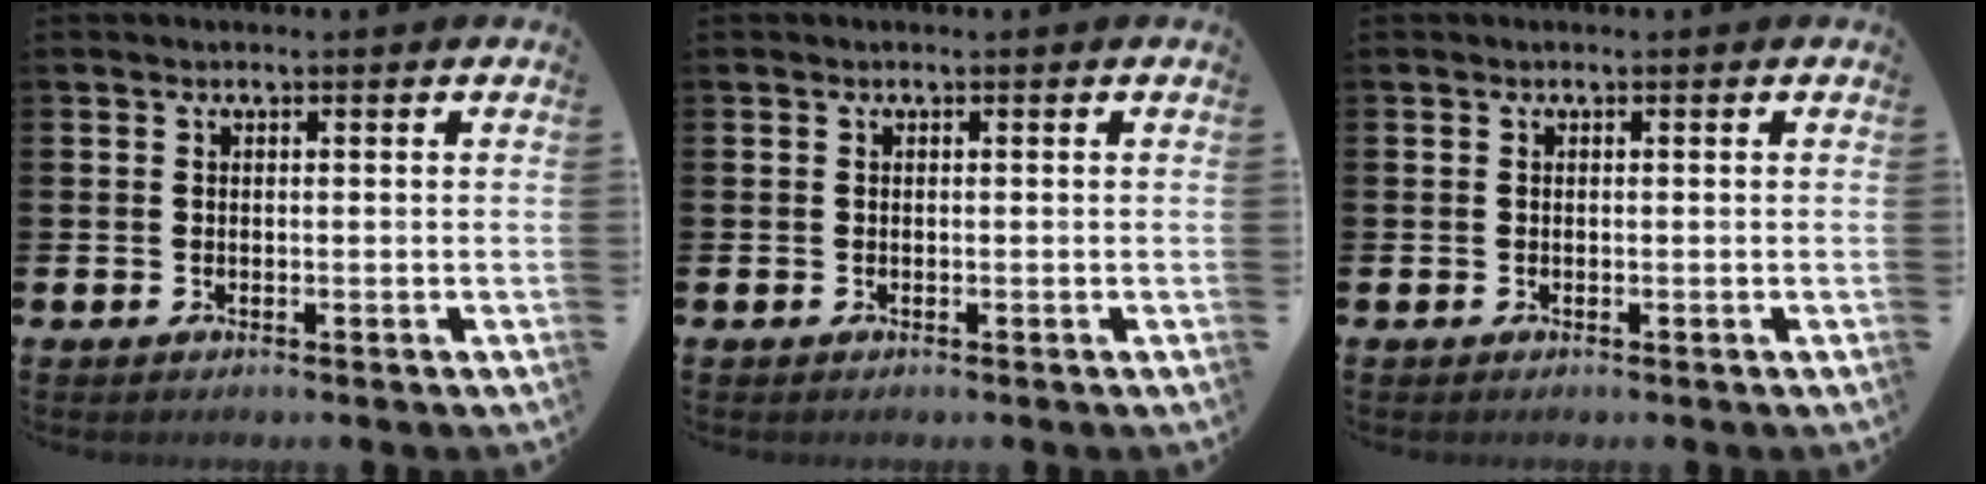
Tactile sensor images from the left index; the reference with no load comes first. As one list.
[{"total": 0.0}, {"total": 0.0}]